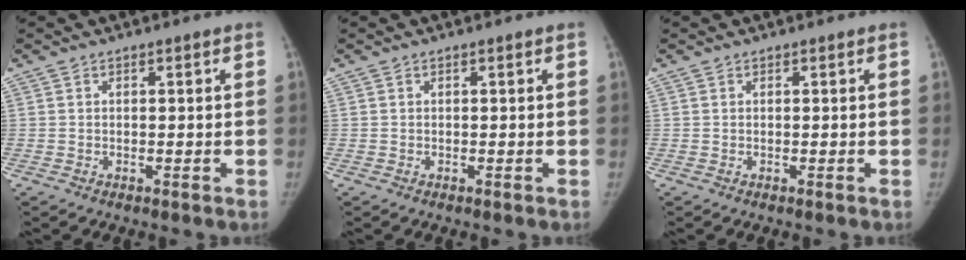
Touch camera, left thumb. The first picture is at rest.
{"total": 0.0}
{"total": 0.0}